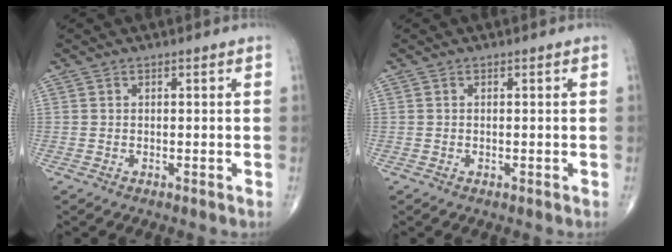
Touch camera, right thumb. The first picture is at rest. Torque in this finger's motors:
{"motor_torque": [-0.27, -0.01, -0.16, -0.04, 0.02]}